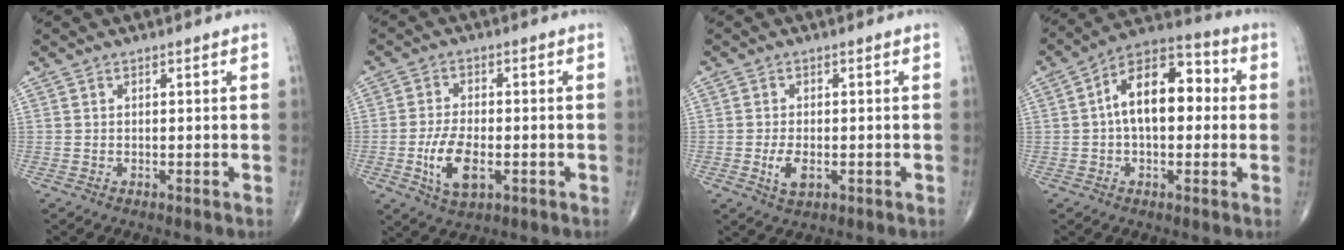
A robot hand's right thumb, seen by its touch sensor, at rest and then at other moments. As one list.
[{"total": 8.2, "force": [-2.3, 4.0, 6.8], "torque": [-0.128, 0.002, -0.038]}, {"total": 3.9, "force": [-1.0, 2.0, 3.2], "torque": [-0.058, -0.004, -0.015]}, {"total": 14.3, "force": [1.3, 8.0, 11.8], "torque": [-0.171, 0.039, 0.008]}]